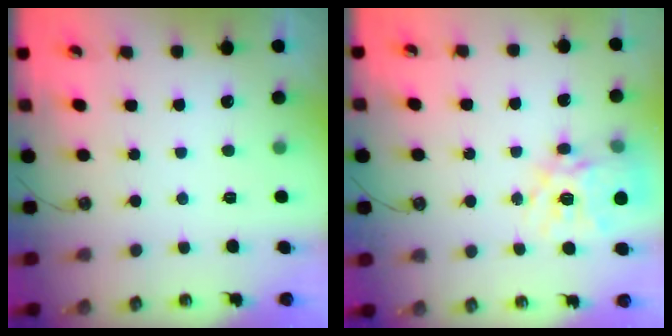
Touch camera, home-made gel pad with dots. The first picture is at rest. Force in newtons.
{"total": 16.9, "press": 16.9, "slide": 1.5}